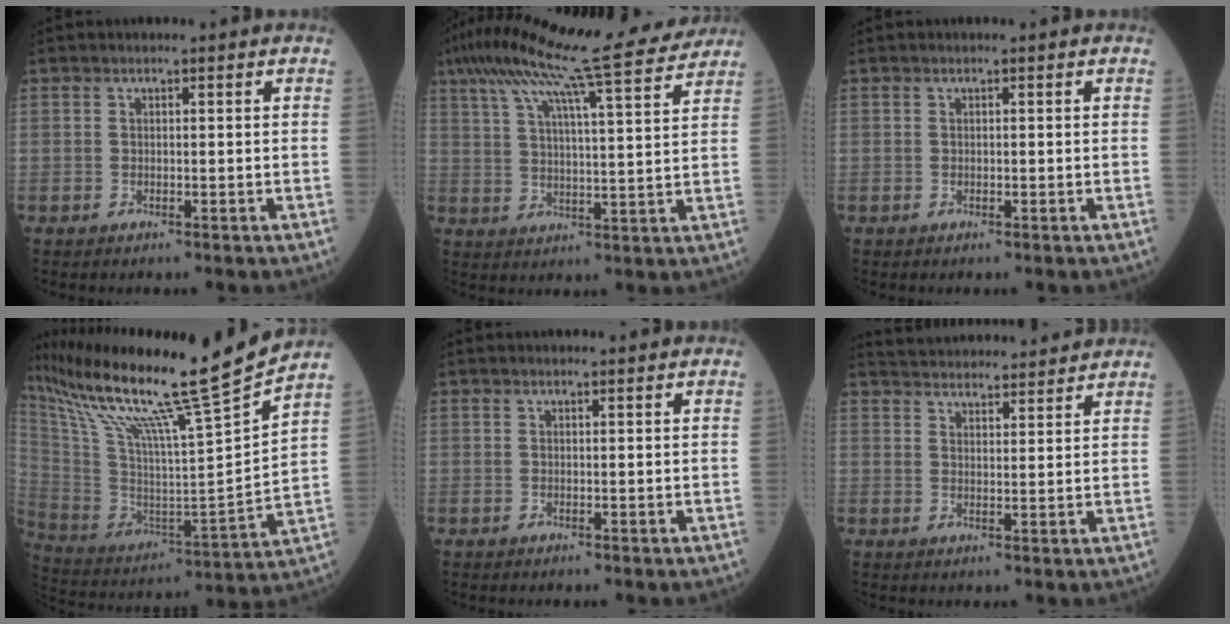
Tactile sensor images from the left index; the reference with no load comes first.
{"total": 18.4, "force": [15.1, 0.4, 10.6], "torque": [-0.191, 0.026, 0.216]}
{"total": 0.0}
{"total": 23.4, "force": [19.1, -2.7, 13.4], "torque": [-0.245, -0.056, 0.319]}
{"total": 1.3, "force": [1.1, -0.2, 0.5], "torque": [-0.008, 0.007, 0.016]}
{"total": 14.3, "force": [13.7, 1.8, 3.6], "torque": [-0.060, 0.026, 0.193]}